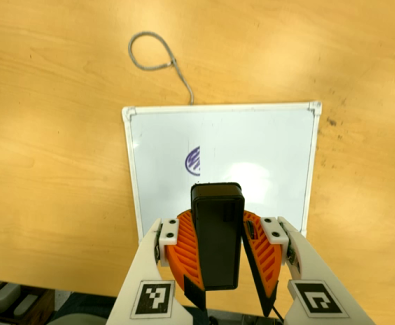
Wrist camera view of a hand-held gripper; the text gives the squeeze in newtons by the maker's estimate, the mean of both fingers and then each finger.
{"total": 11.4, "left": 10.8, "right": 11.9}